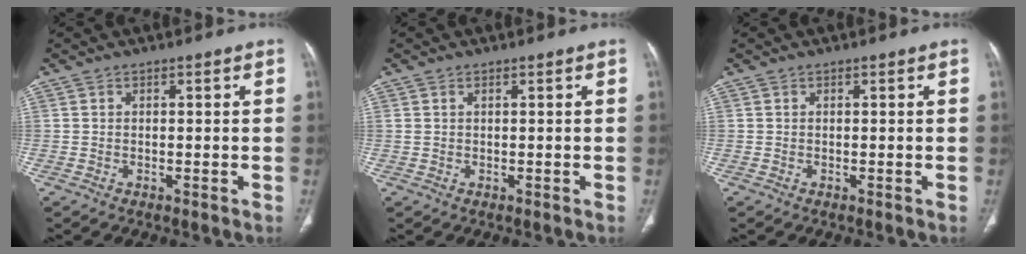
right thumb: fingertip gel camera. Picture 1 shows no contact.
{"total": 0.8, "force": [0.4, 0.4, 0.5], "torque": [-0.014, 0.009, 0.012]}
{"total": 0.0}